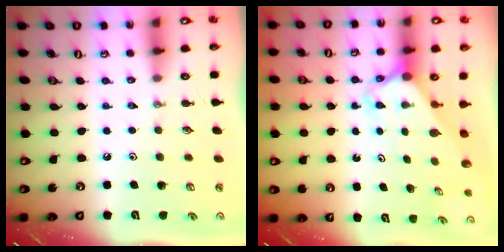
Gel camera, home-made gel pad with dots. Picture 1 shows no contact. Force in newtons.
{"total": 2.2, "press": 2.2, "slide": 0.1}